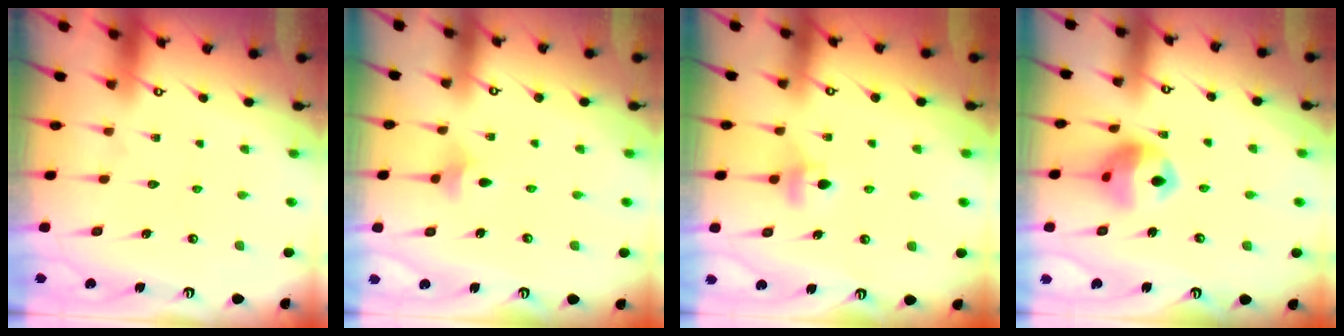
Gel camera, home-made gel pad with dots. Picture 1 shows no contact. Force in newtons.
{"total": 3.8, "press": 3.7, "slide": 0.8}
{"total": 4.7, "press": 4.6, "slide": 0.7}
{"total": 11.7, "press": 11.6, "slide": 1.5}